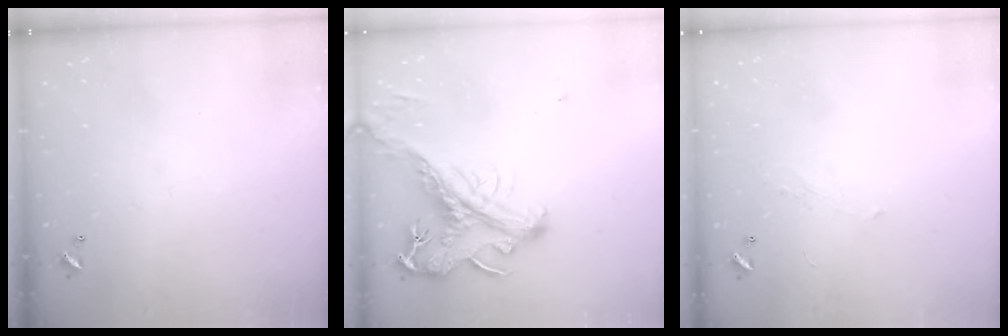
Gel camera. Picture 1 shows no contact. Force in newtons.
{"total": 2.6, "press": 2.2, "slide": 1.4}
{"total": 1.3, "press": 1.1, "slide": 0.7}